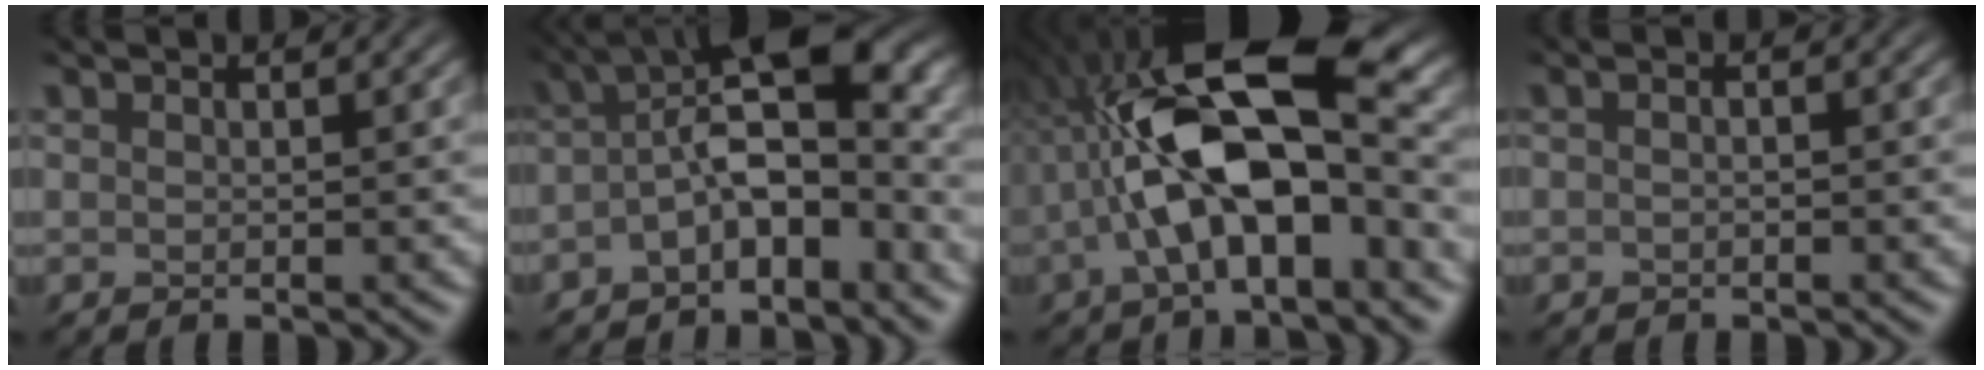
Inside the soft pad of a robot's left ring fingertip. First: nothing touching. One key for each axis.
{"total": 6.8, "fx": -2.8, "fy": 2.8, "fz": 5.5, "tx": -0.098, "ty": 0.017, "tz": -0.052}
{"total": 12.5, "fx": -2.5, "fy": 5.2, "fz": 11.0, "tx": -0.203, "ty": 0.015, "tz": -0.045}
{"total": 1.0, "fx": -0.3, "fy": 0.5, "fz": 0.8, "tx": -0.012, "ty": -0.003, "tz": -0.018}